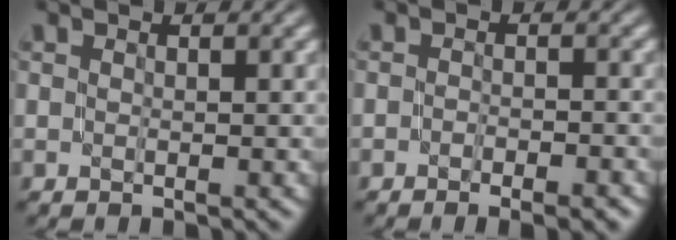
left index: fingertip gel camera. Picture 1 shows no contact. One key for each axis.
{"total": 3.3, "fx": -2.0, "fy": 1.2, "fz": 2.4, "tx": -0.033, "ty": 0.004, "tz": -0.023}